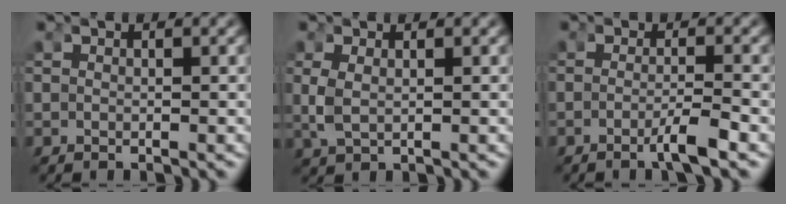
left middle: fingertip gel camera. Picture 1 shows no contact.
{"total": 2.0, "force": [0.1, 1.1, 1.7], "torque": [-0.058, -0.017, 0.018]}
{"total": 2.4, "force": [-1.5, -0.1, 1.9], "torque": [-0.036, -0.006, -0.028]}